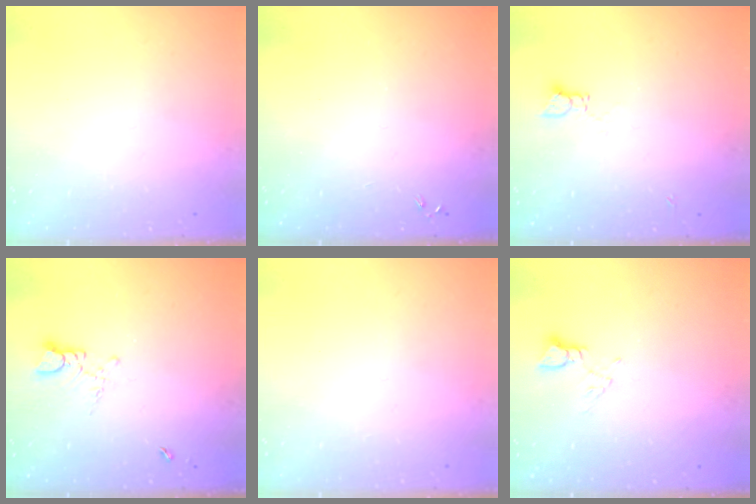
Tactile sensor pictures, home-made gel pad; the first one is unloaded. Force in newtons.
{"total": 0.0}
{"total": 1.8, "press": 1.7, "slide": 0.2}
{"total": 3.1, "press": 3.1, "slide": 0.3}
{"total": 0.0}
{"total": 3.0, "press": 2.9, "slide": 0.4}